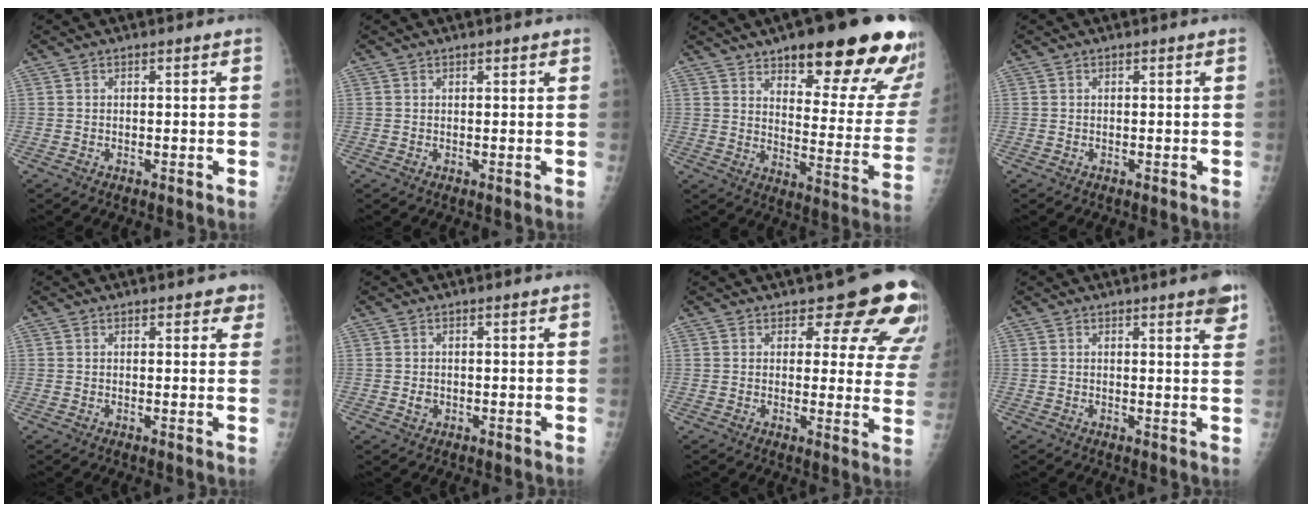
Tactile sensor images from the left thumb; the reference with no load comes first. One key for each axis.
{"total": 1.2, "fx": 0.8, "fy": 0.4, "fz": 0.7, "tx": -0.009, "ty": -0.002, "tz": 0.010}
{"total": 26.5, "fx": 17.1, "fy": 7.8, "fz": 18.8, "tx": -0.200, "ty": -0.072, "tz": 0.227}
{"total": 0.0}
{"total": 2.9, "fx": 2.0, "fy": 1.5, "fz": 1.6, "tx": 0.005, "ty": -0.006, "tz": 0.019}
{"total": 1.2, "fx": -0.1, "fy": 1.0, "fz": 0.6, "tx": -0.006, "ty": 0.001, "tz": 0.002}
{"total": 13.8, "fx": 10.1, "fy": 5.7, "fz": 7.5, "tx": -0.031, "ty": -0.057, "tz": 0.096}
{"total": 4.6, "fx": 2.9, "fy": 0.9, "fz": 3.5, "tx": -0.032, "ty": -0.010, "tz": 0.030}